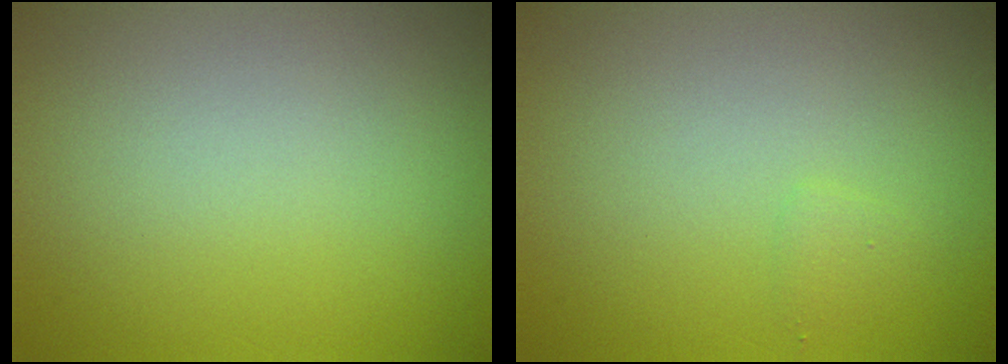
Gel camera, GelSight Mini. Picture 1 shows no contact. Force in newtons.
{"total": 0.7, "press": 0.7, "slide": 0.0}